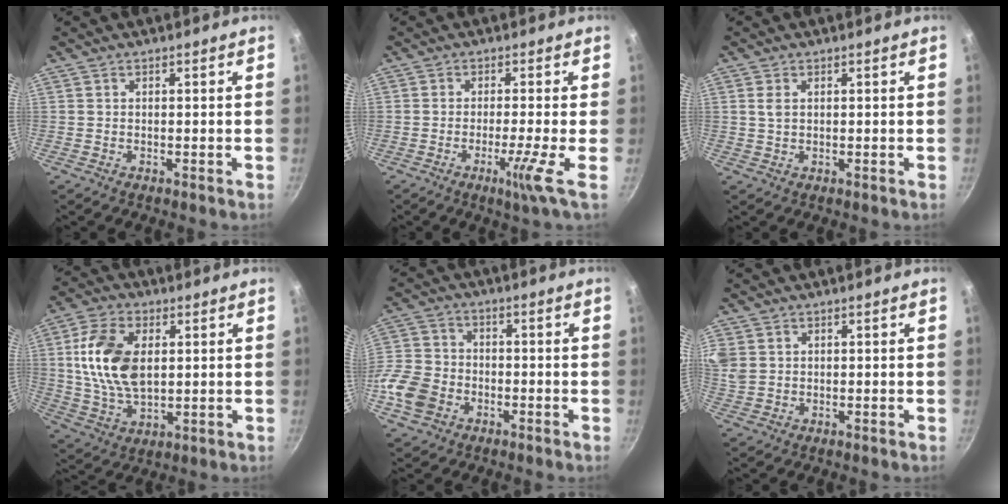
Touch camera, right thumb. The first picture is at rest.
{"total": 4.9, "force": [-1.7, -1.1, 4.5], "torque": [-0.095, -0.008, -0.036]}
{"total": 2.2, "force": [0.6, 1.4, 1.6], "torque": [-0.031, -0.002, 0.014]}
{"total": 14.8, "force": [2.5, 8.9, 11.6], "torque": [-0.209, -0.006, 0.051]}
{"total": 11.1, "force": [-4.1, 8.7, 5.5], "torque": [-0.100, 0.027, -0.091]}
{"total": 6.7, "force": [2.2, 5.3, 3.5], "torque": [-0.076, 0.007, 0.051]}